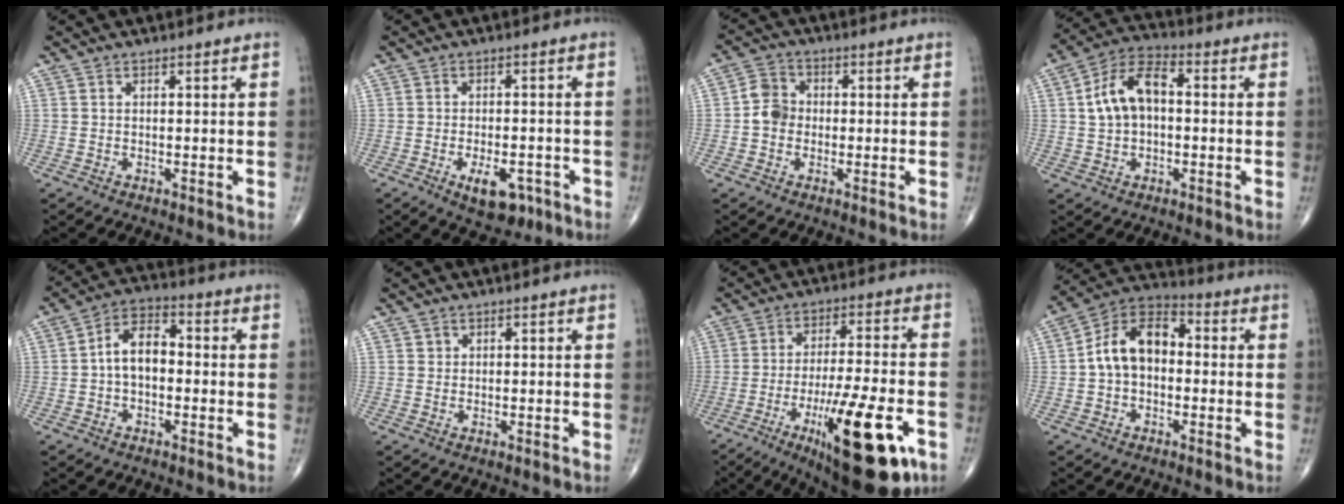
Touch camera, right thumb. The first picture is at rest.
{"total": 7.1, "force": [-3.3, 3.6, 5.1], "torque": [-0.065, 0.011, -0.043]}
{"total": 4.9, "force": [-0.6, 4.2, 2.5], "torque": [-0.034, 0.014, -0.019]}
{"total": 10.5, "force": [0.9, 6.3, 8.3], "torque": [-0.152, 0.031, 0.008]}
{"total": 8.1, "force": [-0.4, 5.0, 6.3], "torque": [-0.099, 0.031, -0.018]}
{"total": 0.8, "force": [0.4, 0.7, 0.1], "torque": [0.009, -0.001, 0.004]}
{"total": 21.9, "force": [-9.2, 5.9, 18.9], "torque": [-0.272, 0.021, -0.133]}
{"total": 11.8, "force": [-0.1, 7.9, 8.7], "torque": [-0.136, 0.037, -0.020]}